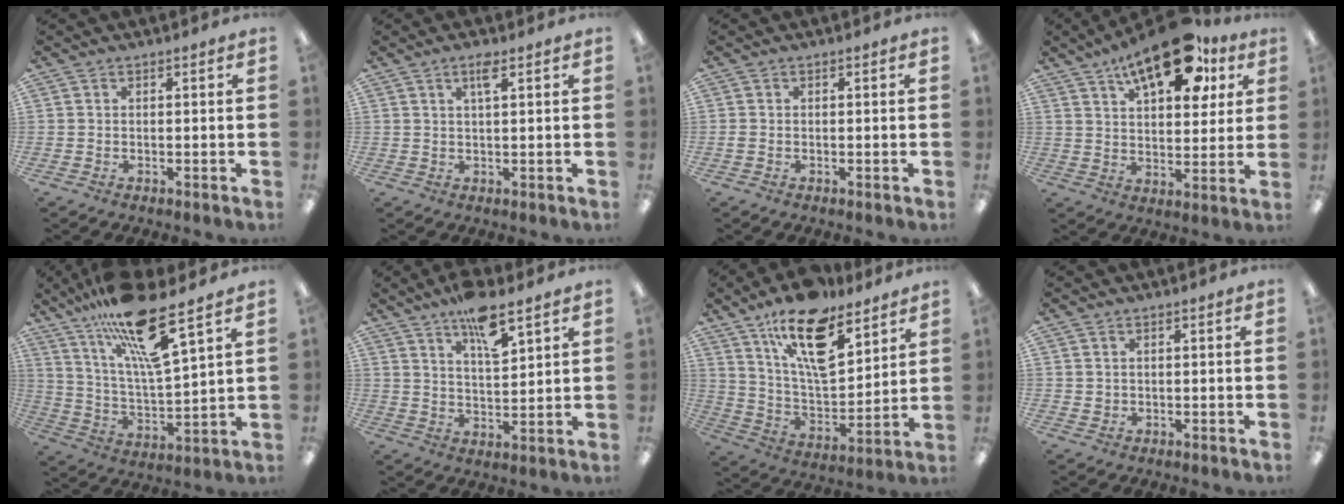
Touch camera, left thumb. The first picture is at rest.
{"total": 3.2, "force": [1.8, 0.7, 2.6], "torque": [-0.042, -0.001, 0.027]}
{"total": 0.6, "force": [-0.3, 0.5, 0.3], "torque": [-0.005, 0.000, -0.007]}
{"total": 19.0, "force": [11.3, 8.4, 12.7], "torque": [-0.184, -0.045, 0.183]}
{"total": 18.0, "force": [12.9, 3.0, 12.2], "torque": [-0.223, -0.068, 0.211]}
{"total": 8.6, "force": [5.9, 3.7, 5.0], "torque": [-0.066, -0.034, 0.099]}
{"total": 18.4, "force": [12.3, 7.4, 11.5], "torque": [-0.201, -0.067, 0.213]}
{"total": 0.8, "force": [0.2, 0.8, 0.0], "torque": [0.000, 0.003, 0.004]}